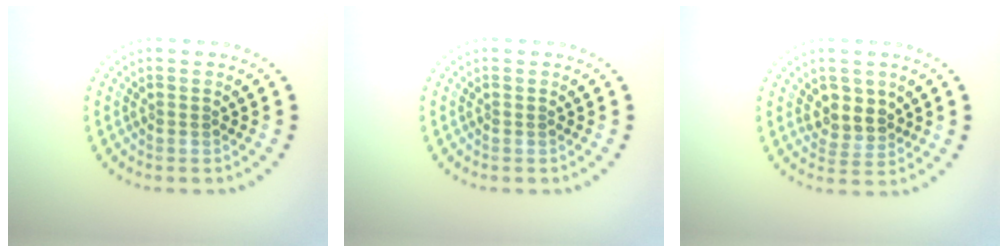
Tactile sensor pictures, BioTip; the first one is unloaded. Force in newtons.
{"total": 0.0}
{"total": 2.7, "press": 2.4, "slide": 1.1}